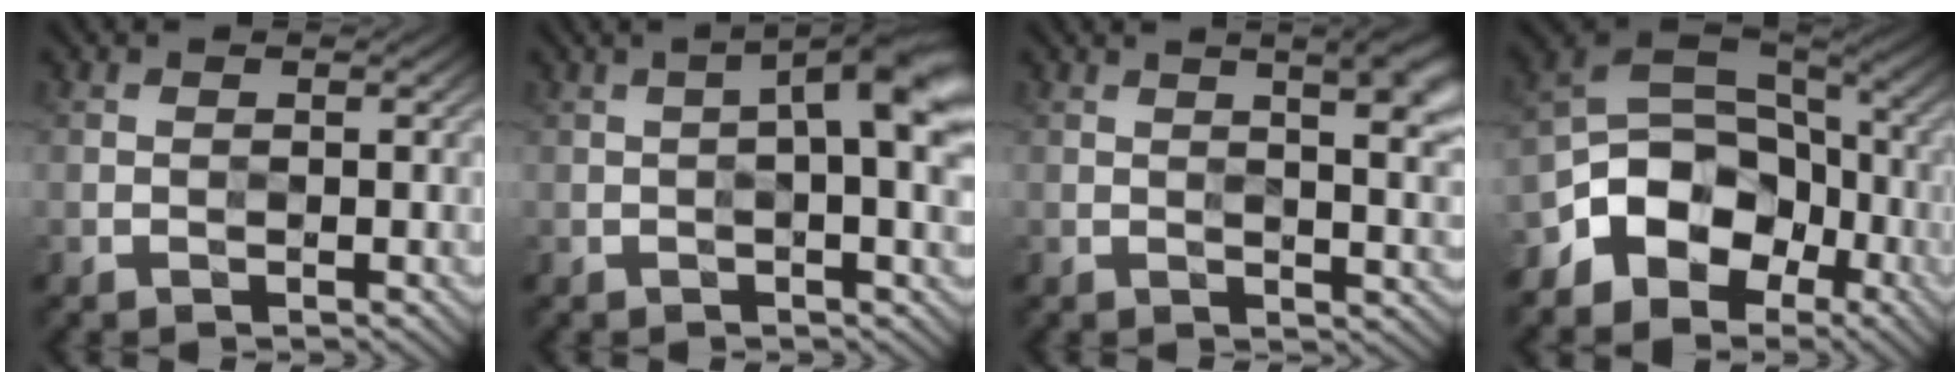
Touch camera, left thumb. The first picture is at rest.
{"total": 6.0, "force": [1.0, 1.0, 5.9], "torque": [-0.085, 0.015, 0.011]}
{"total": 7.8, "force": [3.2, 2.3, 6.8], "torque": [-0.067, 0.024, 0.032]}
{"total": 12.5, "force": [-5.8, 8.8, 6.7], "torque": [-0.130, -0.021, -0.111]}